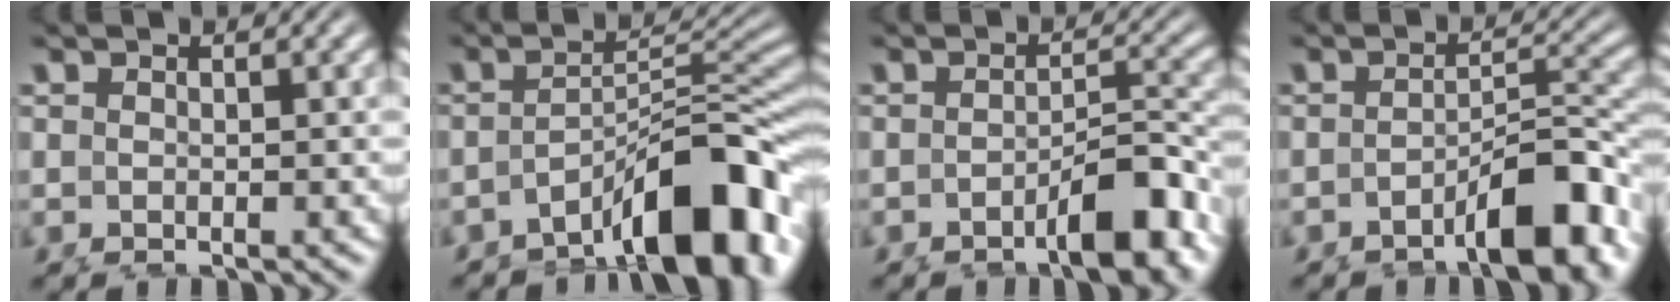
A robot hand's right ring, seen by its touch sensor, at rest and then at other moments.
{"total": 8.8, "force": [-5.0, 2.6, 6.7], "torque": [-0.092, -0.022, -0.066]}
{"total": 4.5, "force": [-2.8, 0.8, 3.4], "torque": [-0.035, 0.001, -0.047]}
{"total": 5.6, "force": [-3.5, 1.2, 4.2], "torque": [-0.042, 0.002, -0.057]}